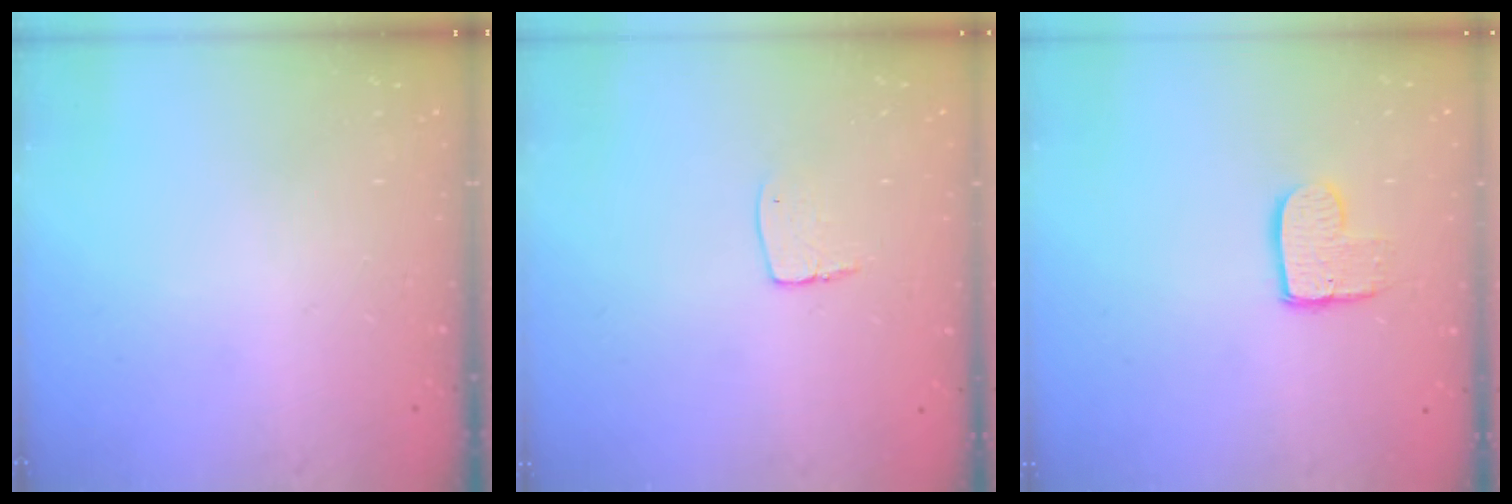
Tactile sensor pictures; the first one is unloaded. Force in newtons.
{"total": 5.6, "press": 5.6, "slide": 0.4}
{"total": 9.0, "press": 9.0, "slide": 0.7}